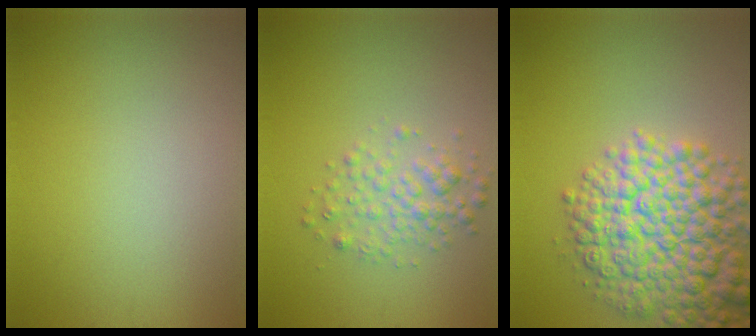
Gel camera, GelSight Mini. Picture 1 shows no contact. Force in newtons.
{"total": 2.5, "press": 2.5, "slide": 0.1}
{"total": 9.5, "press": 9.4, "slide": 0.4}